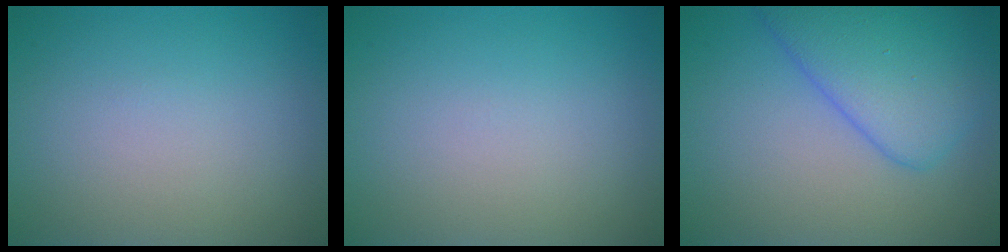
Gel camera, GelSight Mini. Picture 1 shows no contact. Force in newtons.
{"total": 0.0}
{"total": 6.1, "press": 6.1, "slide": 0.1}